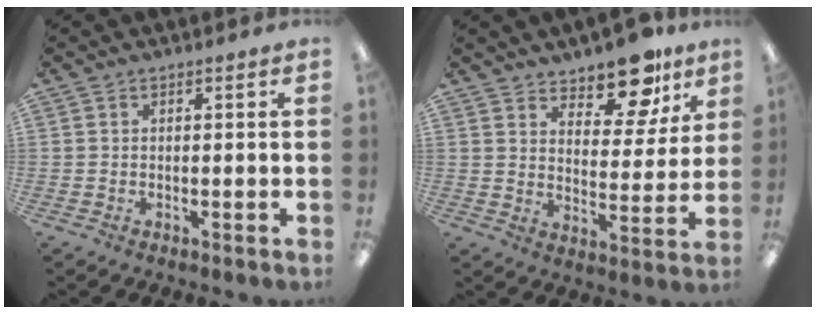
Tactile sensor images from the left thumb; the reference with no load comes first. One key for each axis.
{"total": 12.7, "fx": 10.6, "fy": 5.1, "fz": 5.0, "tx": -0.063, "ty": -0.075, "tz": 0.190}